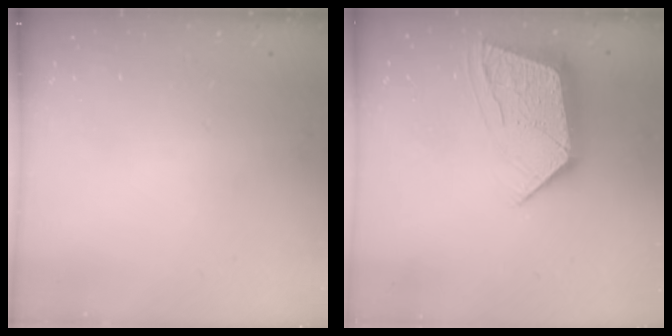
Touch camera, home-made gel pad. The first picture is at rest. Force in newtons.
{"total": 13.2, "press": 13.1, "slide": 1.1}